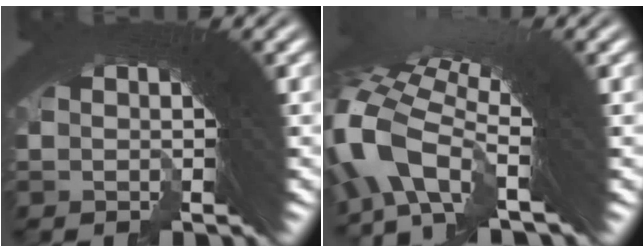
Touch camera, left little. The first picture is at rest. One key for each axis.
{"total": 5.5, "fx": -1.9, "fy": 3.2, "fz": 4.1, "tx": -0.095, "ty": -0.010, "tz": -0.034}